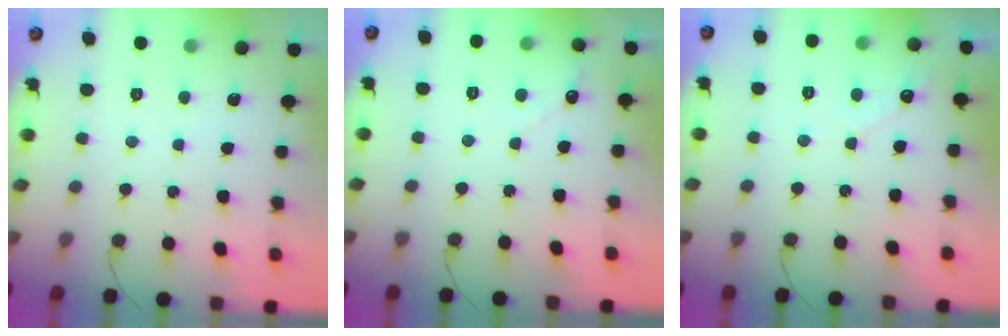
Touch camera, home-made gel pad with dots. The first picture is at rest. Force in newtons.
{"total": 2.7, "press": 2.7, "slide": 0.3}
{"total": 2.9, "press": 2.9, "slide": 0.1}